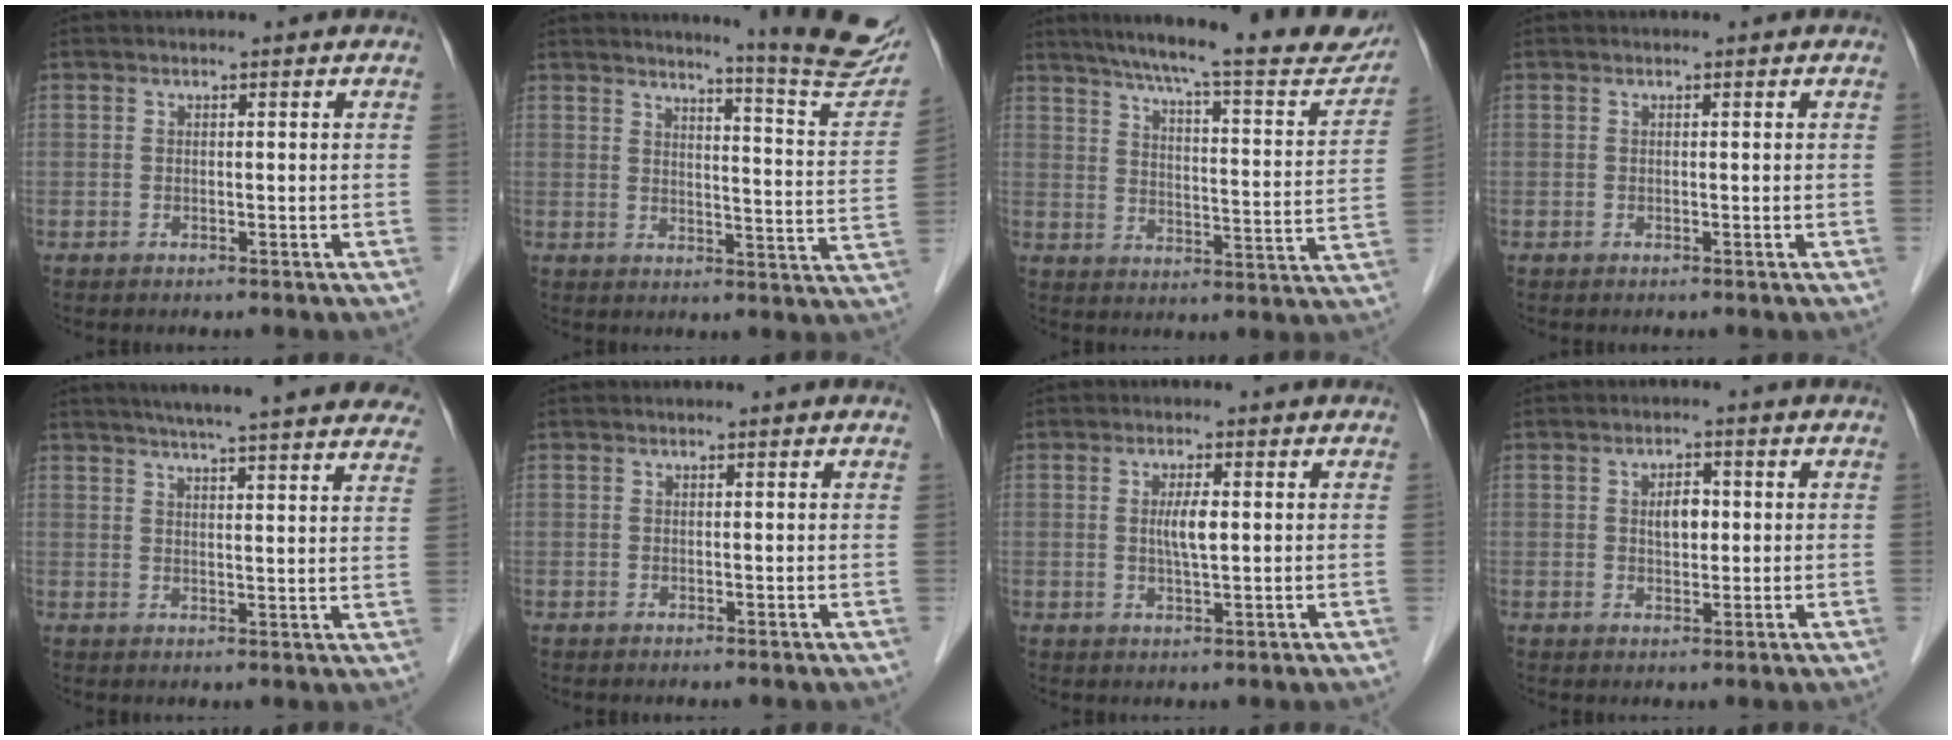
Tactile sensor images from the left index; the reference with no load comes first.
{"total": 15.2, "force": [13.8, -1.1, 6.4], "torque": [-0.079, -0.083, 0.150]}
{"total": 24.0, "force": [20.6, 2.8, 11.9], "torque": [-0.174, -0.025, 0.261]}
{"total": 0.0}
{"total": 25.1, "force": [22.0, 1.9, 11.7], "torque": [-0.170, -0.015, 0.263]}
{"total": 0.0}
{"total": 3.3, "force": [0.4, 0.4, 3.2], "torque": [-0.060, -0.001, 0.006]}
{"total": 3.2, "force": [0.4, 1.7, 2.7], "torque": [-0.044, 0.005, 0.008]}